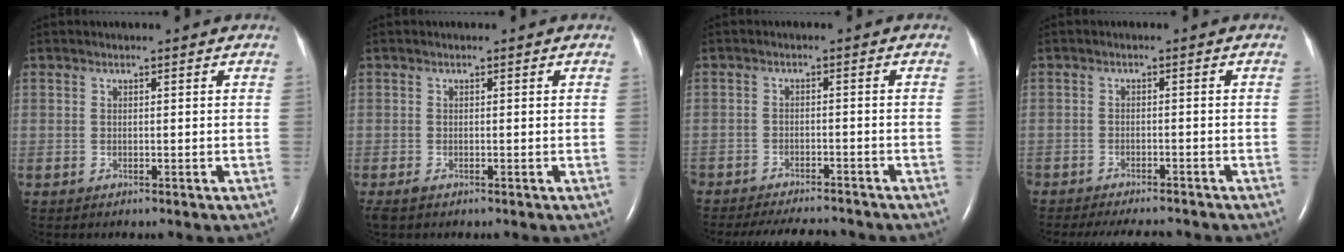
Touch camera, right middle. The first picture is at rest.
{"total": 1.2, "force": [-0.7, 0.4, 0.8], "torque": [-0.024, -0.005, -0.012]}
{"total": 9.9, "force": [-9.1, 2.2, 3.4], "torque": [-0.053, -0.009, -0.124]}
{"total": 8.3, "force": [-7.4, 1.9, 3.1], "torque": [-0.042, -0.010, -0.100]}